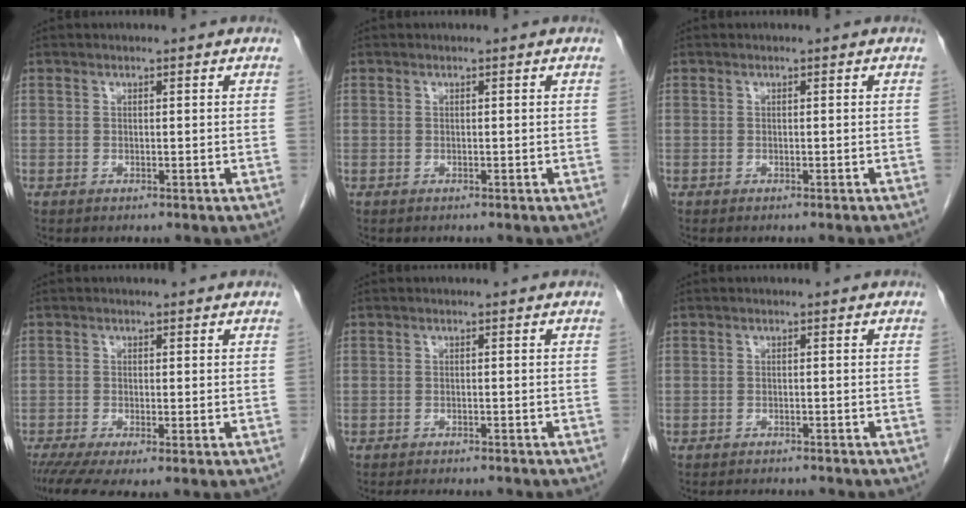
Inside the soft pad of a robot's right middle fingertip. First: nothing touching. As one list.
[{"total": 0.0}, {"total": 1.2, "force": [-1.0, -0.2, 0.5], "torque": [-0.001, 0.003, -0.013]}, {"total": 5.4, "force": [-3.5, 0.9, 4.0], "torque": [-0.065, -0.016, -0.062]}, {"total": 5.9, "force": [-5.4, 1.0, 2.2], "torque": [-0.029, -0.007, -0.073]}, {"total": 4.8, "force": [-4.5, 0.8, 1.4], "torque": [-0.018, -0.007, -0.060]}]